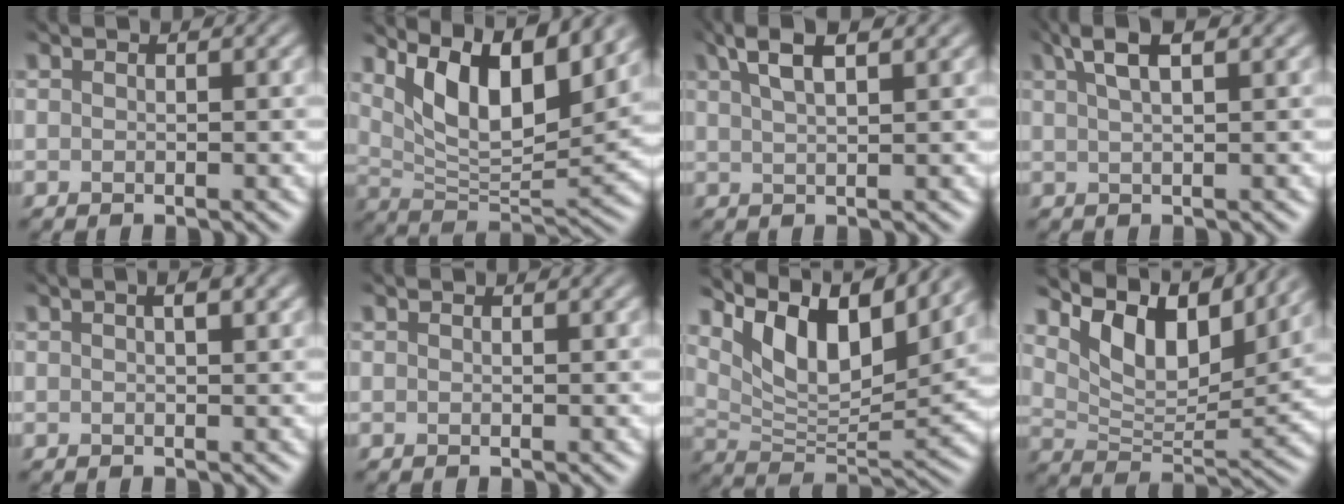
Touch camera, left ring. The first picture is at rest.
{"total": 9.1, "force": [5.0, 3.1, 7.0], "torque": [-0.117, -0.009, 0.090]}
{"total": 3.5, "force": [2.3, 0.5, 2.6], "torque": [-0.046, 0.011, 0.043]}
{"total": 2.9, "force": [1.7, 0.3, 2.3], "torque": [-0.039, 0.009, 0.033]}
{"total": 1.5, "force": [0.6, 0.2, 1.4], "torque": [-0.021, 0.005, 0.007]}
{"total": 0.0}
{"total": 9.0, "force": [6.1, 2.8, 6.1], "torque": [-0.101, -0.004, 0.112]}
{"total": 8.1, "force": [5.6, 3.1, 5.0], "torque": [-0.085, -0.001, 0.100]}